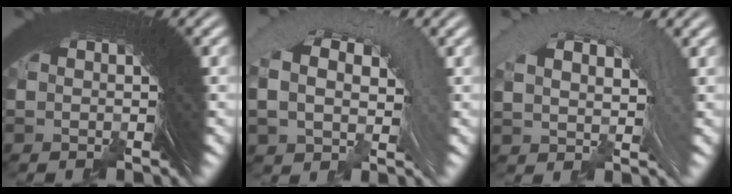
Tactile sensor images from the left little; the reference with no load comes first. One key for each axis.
{"total": 6.2, "fx": 1.8, "fy": 3.8, "fz": 4.6, "tx": -0.076, "ty": 0.014, "tz": 0.027}
{"total": 5.0, "fx": 2.3, "fy": 2.0, "fz": 4.0, "tx": -0.059, "ty": 0.022, "tz": 0.039}